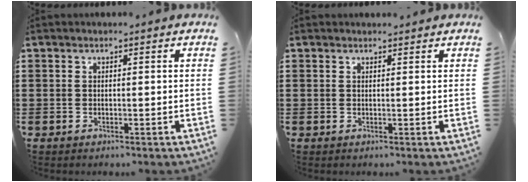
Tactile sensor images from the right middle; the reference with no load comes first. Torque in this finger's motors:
{"motor_torque": [-0.03, 0.01, 0.01, -0.01]}